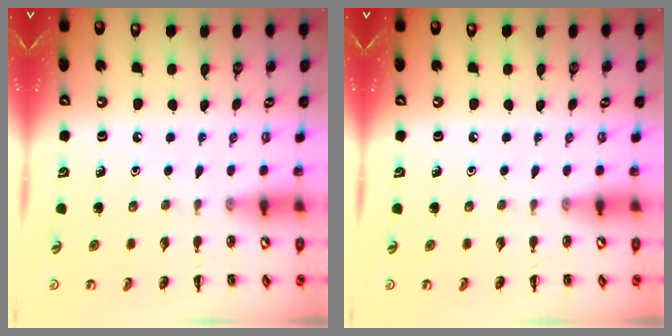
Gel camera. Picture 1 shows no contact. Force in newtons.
{"total": 0.0}